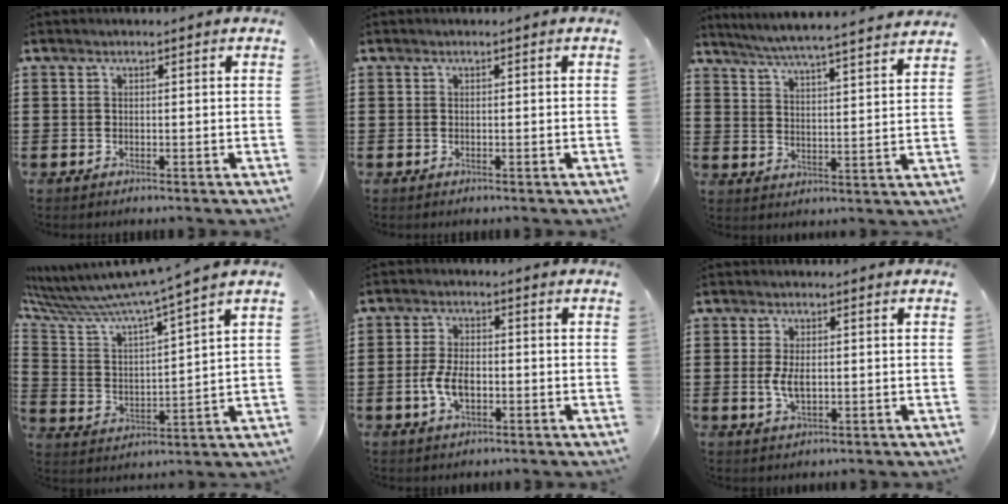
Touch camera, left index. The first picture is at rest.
{"total": 0.0}
{"total": 5.2, "force": [4.8, -1.0, 1.7], "torque": [-0.054, -0.042, 0.078]}
{"total": 6.0, "force": [5.6, -0.4, 2.3], "torque": [-0.076, -0.050, 0.085]}
{"total": 5.3, "force": [-1.2, 2.7, 4.4], "torque": [-0.103, -0.004, -0.027]}
{"total": 3.8, "force": [0.0, 1.8, 3.4], "torque": [-0.081, -0.002, -0.005]}